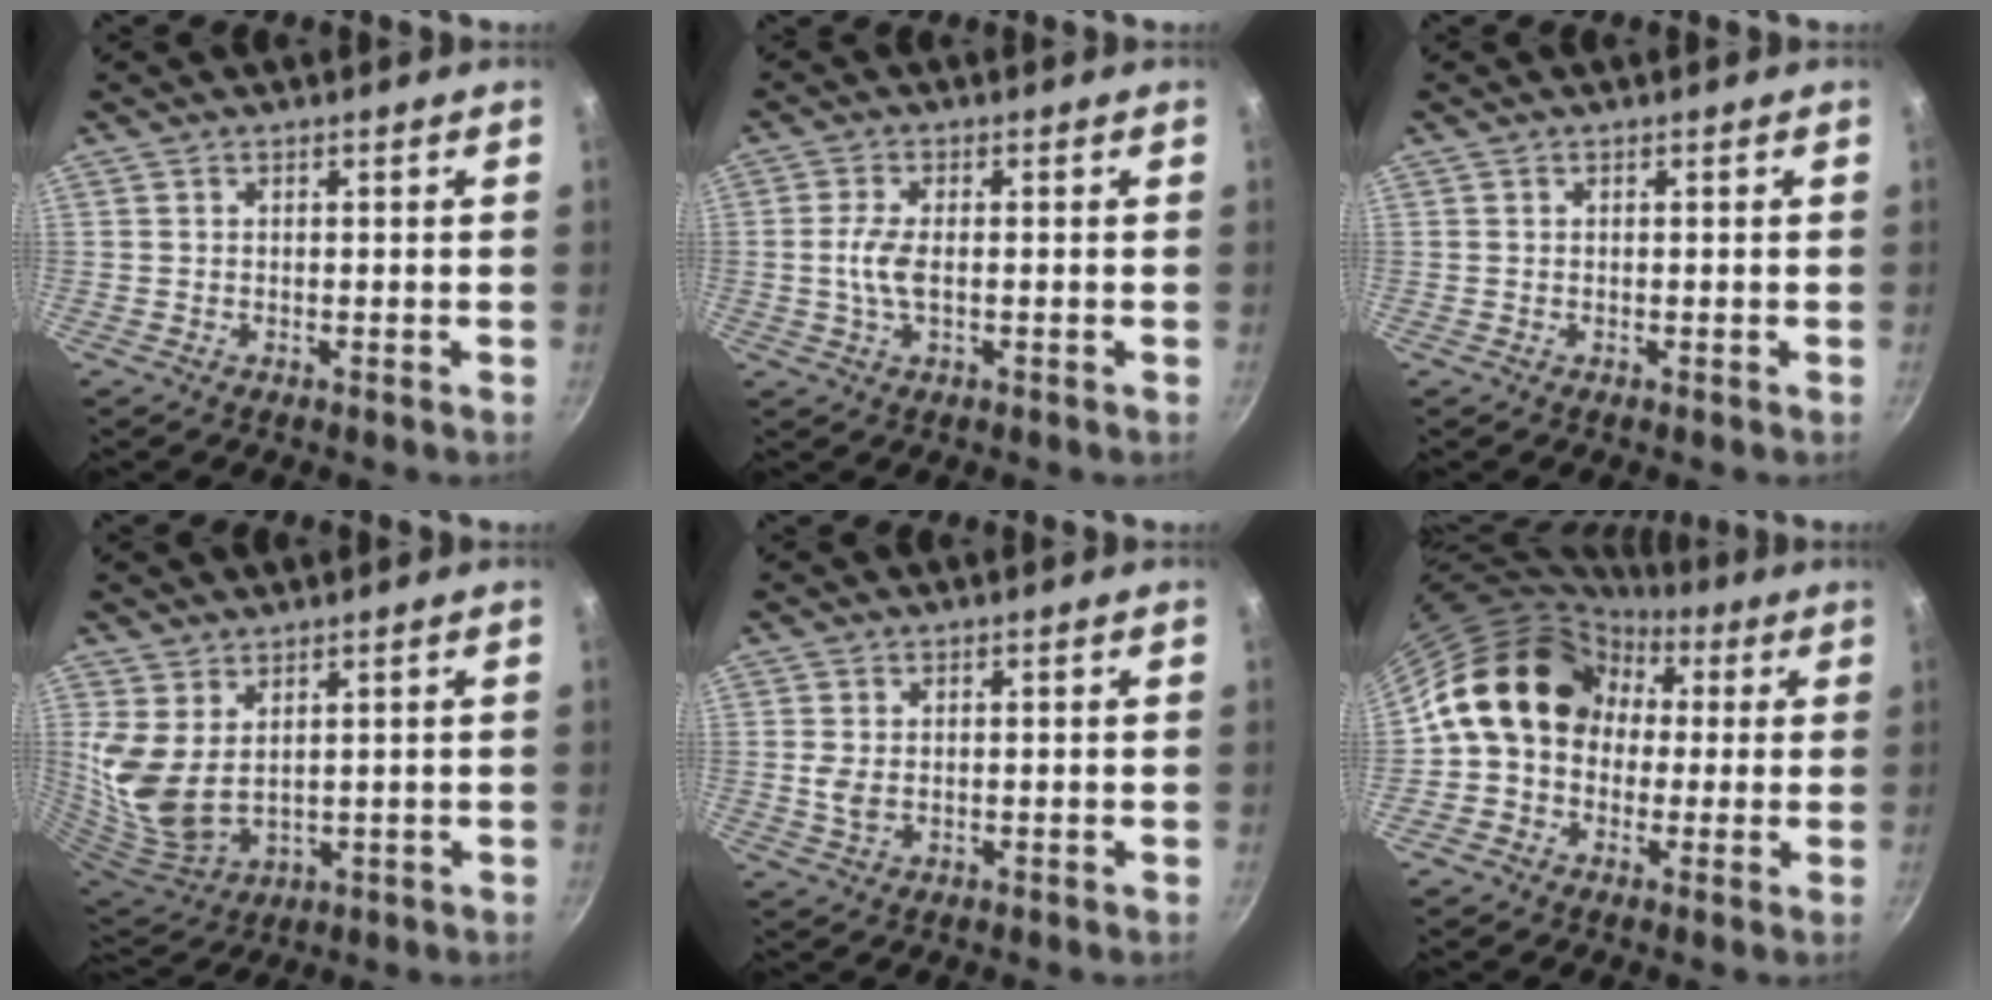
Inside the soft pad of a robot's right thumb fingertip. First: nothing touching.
{"total": 4.7, "force": [-0.3, 2.0, 4.2], "torque": [-0.097, 0.003, -0.010]}
{"total": 0.0}
{"total": 9.6, "force": [3.8, 5.5, 6.9], "torque": [-0.134, -0.041, 0.091]}
{"total": 1.0, "force": [0.2, 0.7, 0.8], "torque": [-0.017, -0.001, 0.005]}
{"total": 15.2, "force": [2.5, 12.4, 8.4], "torque": [-0.100, 0.040, 0.026]}